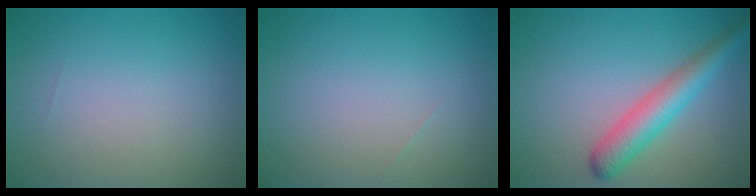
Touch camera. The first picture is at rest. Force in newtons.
{"total": 0.0}
{"total": 4.4, "press": 4.4, "slide": 0.1}